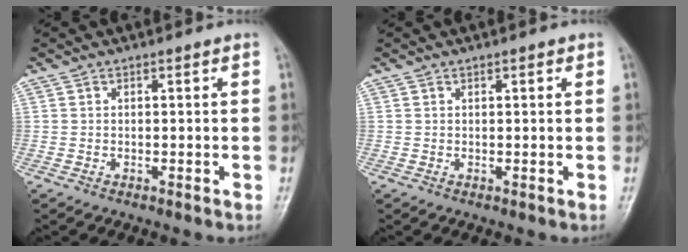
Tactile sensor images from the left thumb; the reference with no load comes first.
{"total": 0.8, "force": [0.4, 0.3, 0.6], "torque": [-0.007, 0.000, 0.005]}